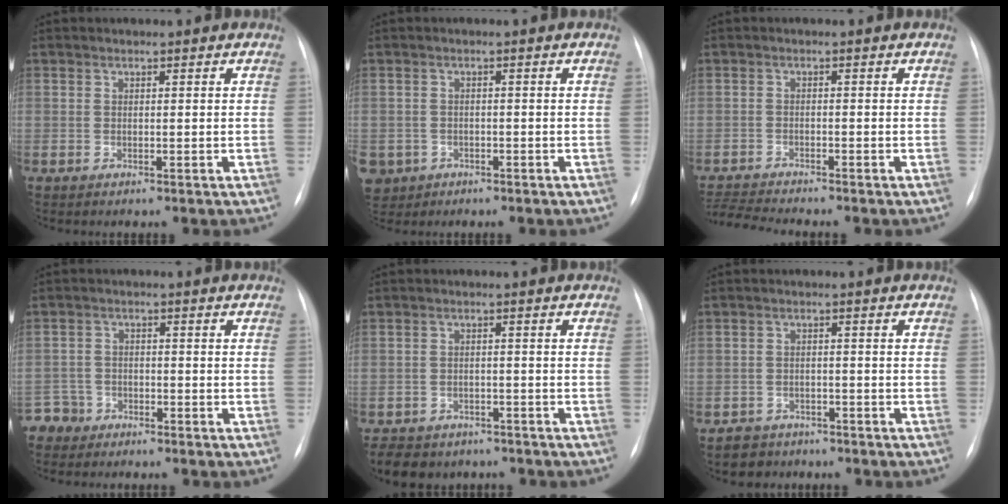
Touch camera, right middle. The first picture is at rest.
{"total": 6.4, "force": [-3.1, 5.4, 1.4], "torque": [-0.039, 0.002, -0.047]}
{"total": 4.9, "force": [-4.8, -1.0, 0.8], "torque": [-0.018, -0.016, -0.083]}
{"total": 3.5, "force": [-2.8, 1.8, -1.0], "torque": [0.019, 0.005, -0.059]}
{"total": 8.9, "force": [-7.1, 4.8, 2.3], "torque": [-0.043, 0.001, -0.095]}
{"total": 3.9, "force": [-3.0, 2.5, -0.2], "torque": [-0.001, 0.007, -0.048]}